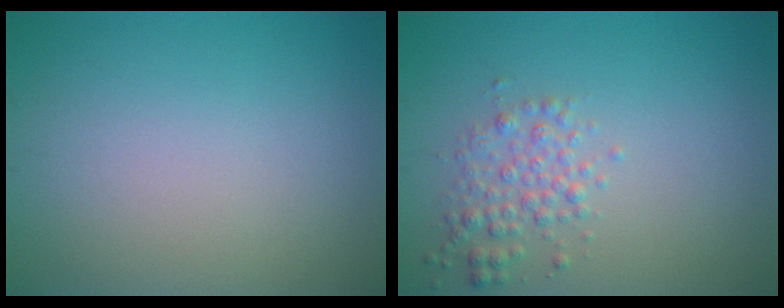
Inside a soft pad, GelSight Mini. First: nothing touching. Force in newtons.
{"total": 2.4, "press": 2.4, "slide": 0.0}